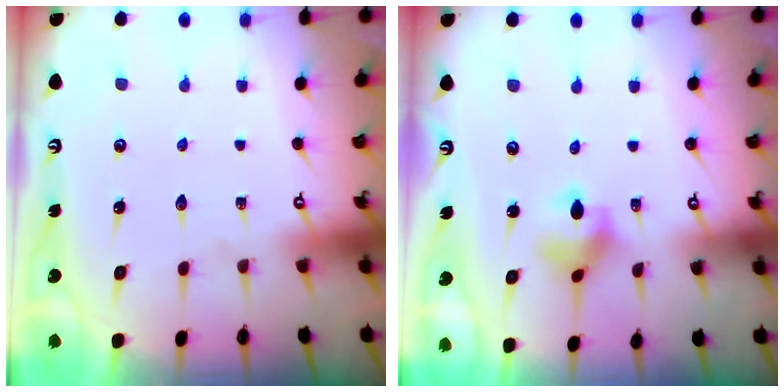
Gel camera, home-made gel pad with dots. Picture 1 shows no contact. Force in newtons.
{"total": 5.7, "press": 5.7, "slide": 0.1}